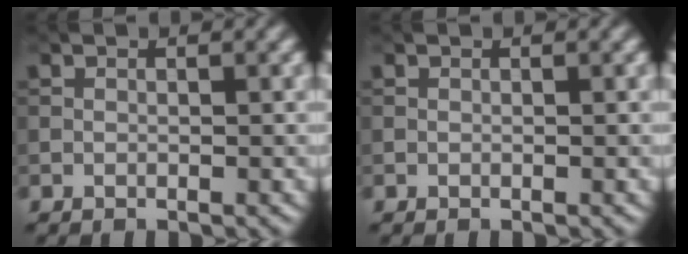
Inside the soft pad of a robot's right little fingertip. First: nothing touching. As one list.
[{"total": 0.0}]